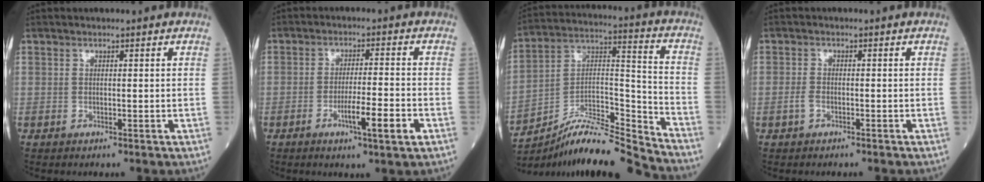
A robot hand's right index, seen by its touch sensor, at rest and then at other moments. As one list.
[{"total": 6.6, "force": [-2.7, 0.1, 6.0], "torque": [-0.094, -0.007, -0.045]}, {"total": 16.1, "force": [-15.3, -0.4, 5.1], "torque": [-0.080, 0.043, -0.268]}, {"total": 1.6, "force": [-1.0, 0.7, 1.0], "torque": [-0.026, 0.002, -0.018]}]